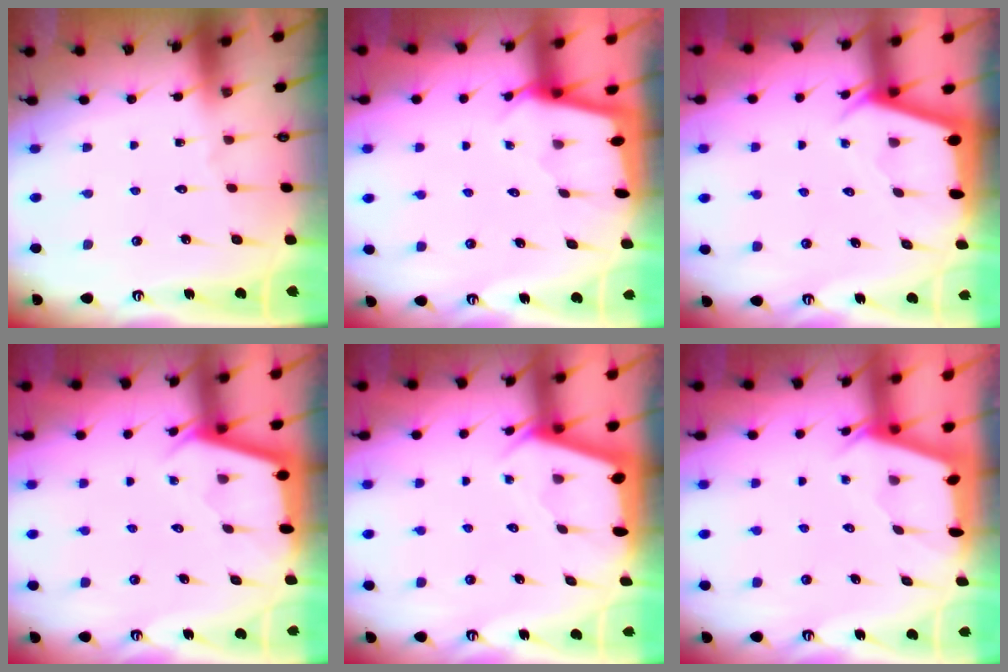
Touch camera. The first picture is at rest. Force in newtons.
{"total": 1.7, "press": 1.6, "slide": 0.3}
{"total": 2.3, "press": 2.3, "slide": 0.3}
{"total": 2.4, "press": 2.4, "slide": 0.2}
{"total": 2.4, "press": 2.4, "slide": 0.3}
{"total": 2.0, "press": 2.0, "slide": 0.3}